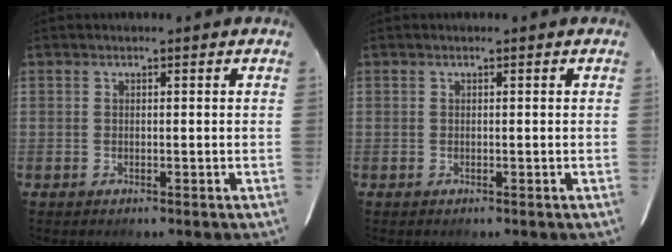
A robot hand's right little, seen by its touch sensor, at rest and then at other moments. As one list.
[{"total": 0.0}]